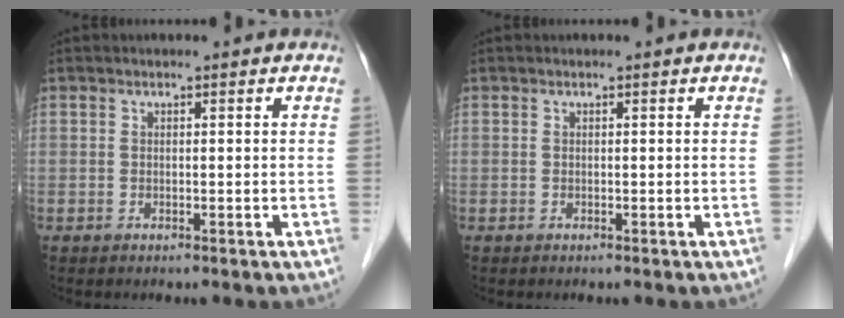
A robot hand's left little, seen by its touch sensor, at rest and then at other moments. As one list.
[{"total": 0.0}]